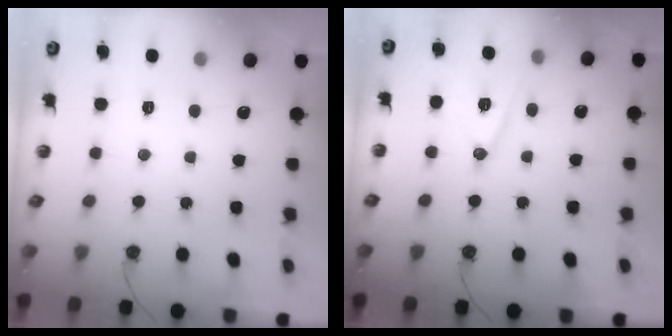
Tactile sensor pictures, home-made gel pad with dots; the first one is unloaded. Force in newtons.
{"total": 10.8, "press": 10.2, "slide": 3.4}